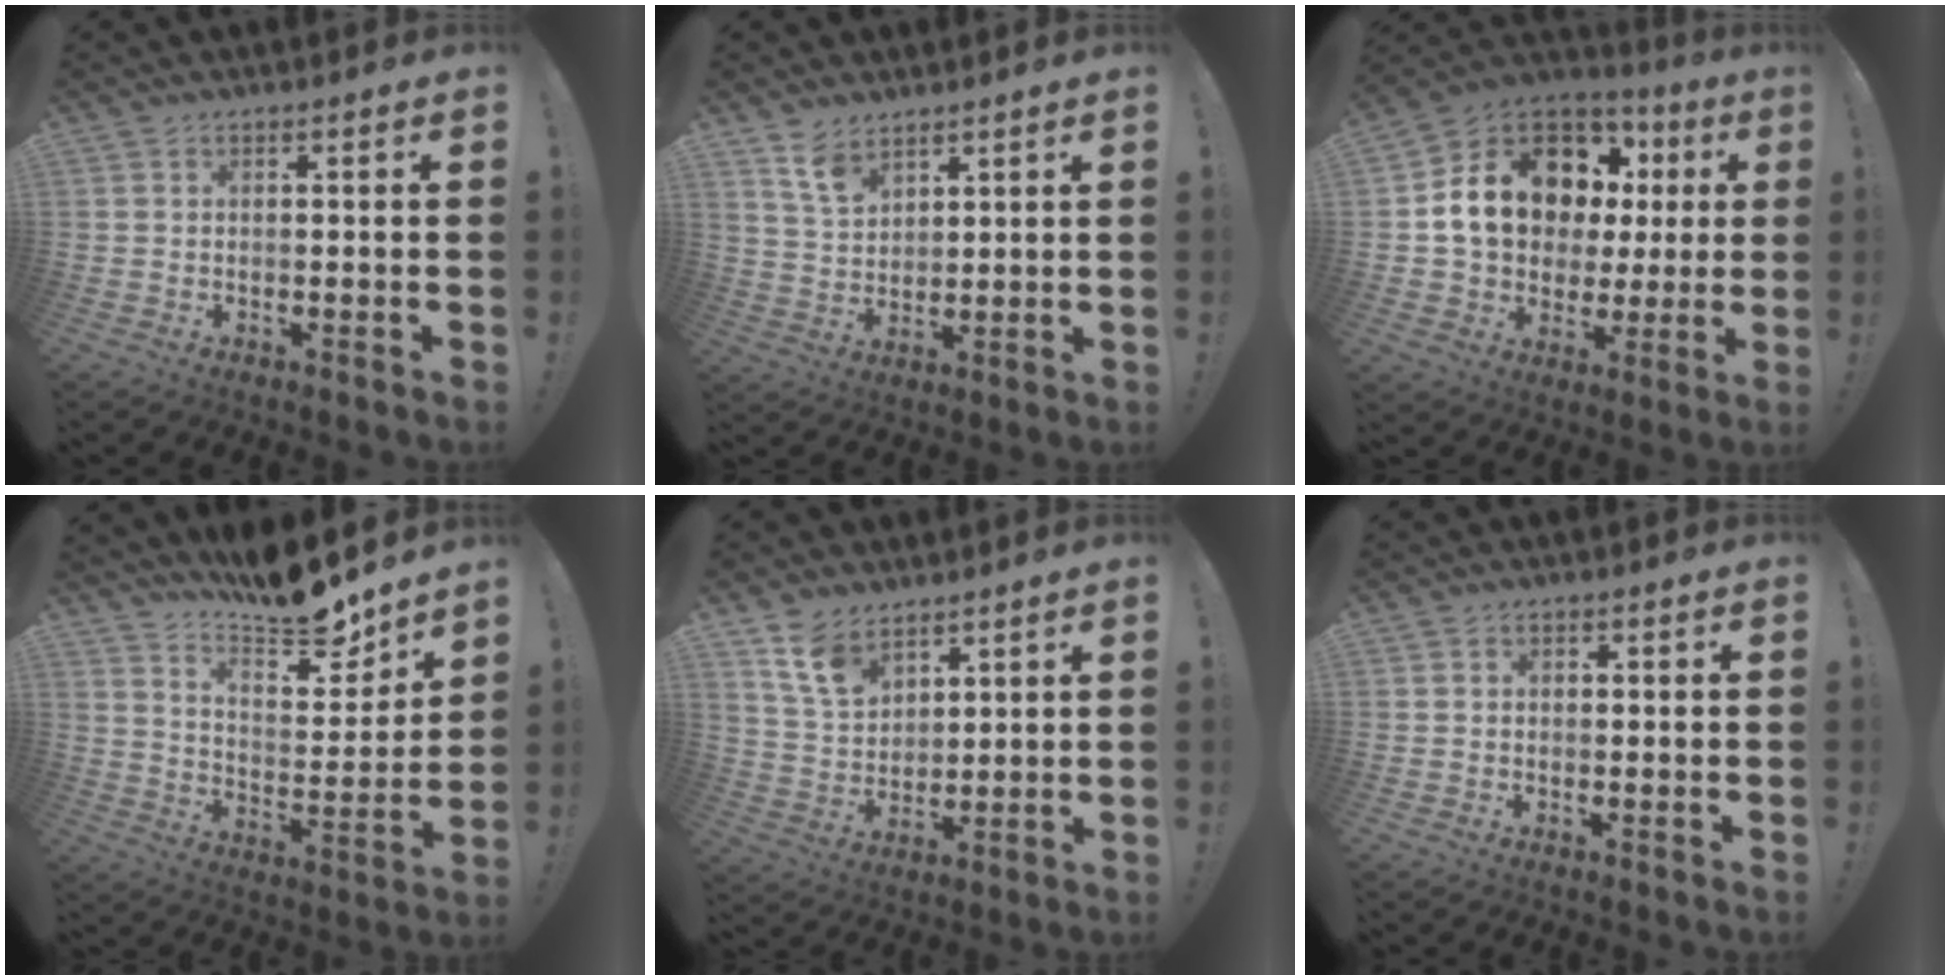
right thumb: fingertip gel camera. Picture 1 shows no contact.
{"total": 8.0, "force": [5.7, 4.5, 3.2], "torque": [-0.062, -0.030, 0.110]}
{"total": 17.1, "force": [5.6, 12.6, 10.2], "torque": [-0.162, -0.021, 0.122]}
{"total": 14.1, "force": [12.7, 2.6, 5.5], "torque": [-0.088, -0.109, 0.218]}
{"total": 10.3, "force": [7.2, 6.1, 4.3], "torque": [-0.082, -0.039, 0.141]}
{"total": 0.9, "force": [-0.3, 0.8, 0.3], "torque": [-0.011, 0.007, -0.005]}